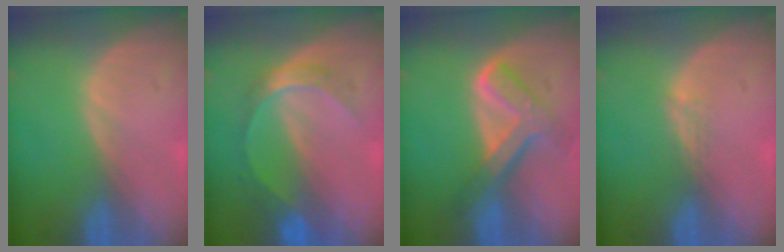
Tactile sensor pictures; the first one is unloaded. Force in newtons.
{"total": 6.5, "press": 5.6, "slide": 3.3}
{"total": 8.0, "press": 6.8, "slide": 4.3}
{"total": 1.5, "press": 1.0, "slide": 1.0}